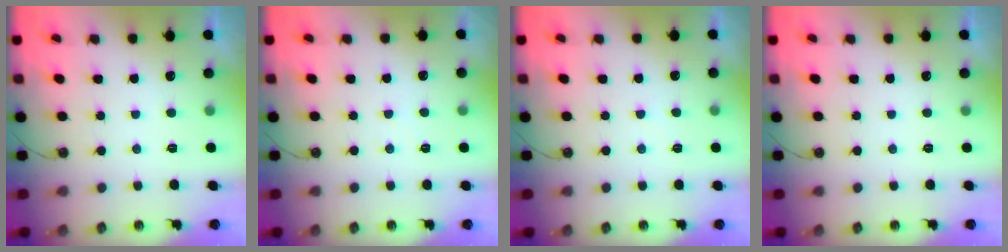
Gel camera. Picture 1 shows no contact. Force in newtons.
{"total": 2.6, "press": 2.6, "slide": 0.4}
{"total": 1.5, "press": 1.5, "slide": 0.4}
{"total": 0.0}